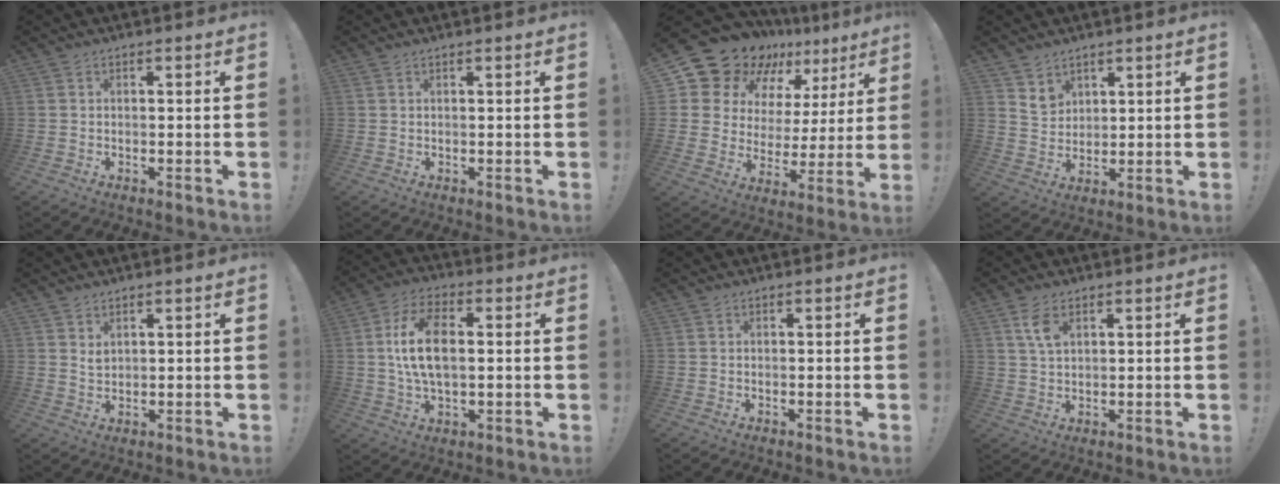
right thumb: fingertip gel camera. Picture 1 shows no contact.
{"total": 0.7, "force": [0.6, -0.1, 0.3], "torque": [-0.002, -0.003, 0.010]}
{"total": 17.9, "force": [14.8, 8.8, 4.9], "torque": [-0.104, -0.113, 0.289]}
{"total": 6.0, "force": [4.4, 4.0, 0.9], "torque": [-0.010, -0.034, 0.084]}
{"total": 2.3, "force": [1.6, 1.2, 1.1], "torque": [-0.011, -0.011, 0.028]}
{"total": 13.3, "force": [1.5, 7.6, 10.8], "torque": [-0.196, 0.005, 0.026]}
{"total": 0.0}
{"total": 5.1, "force": [2.6, 2.4, 3.6], "torque": [-0.066, -0.009, 0.047]}